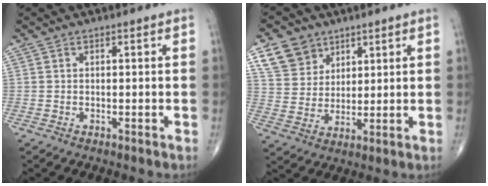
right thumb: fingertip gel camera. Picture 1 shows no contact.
{"total": 8.7, "force": [5.1, 6.6, 2.7], "torque": [-0.027, -0.022, 0.103]}